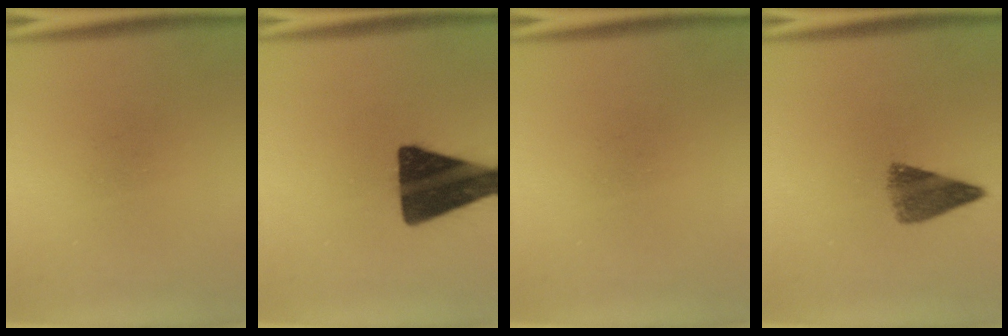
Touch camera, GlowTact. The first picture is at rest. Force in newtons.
{"total": 18.0}
{"total": 0.0}
{"total": 5.7}